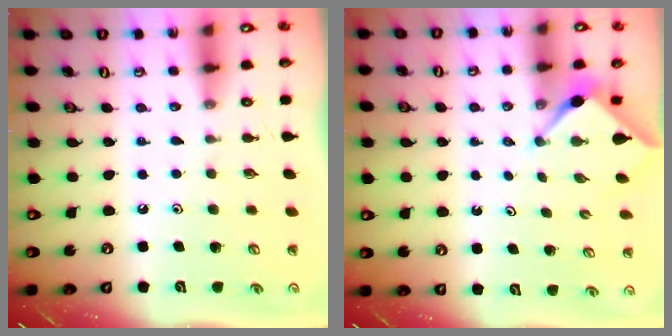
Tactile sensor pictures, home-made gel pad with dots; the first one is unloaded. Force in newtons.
{"total": 3.0, "press": 2.9, "slide": 0.4}